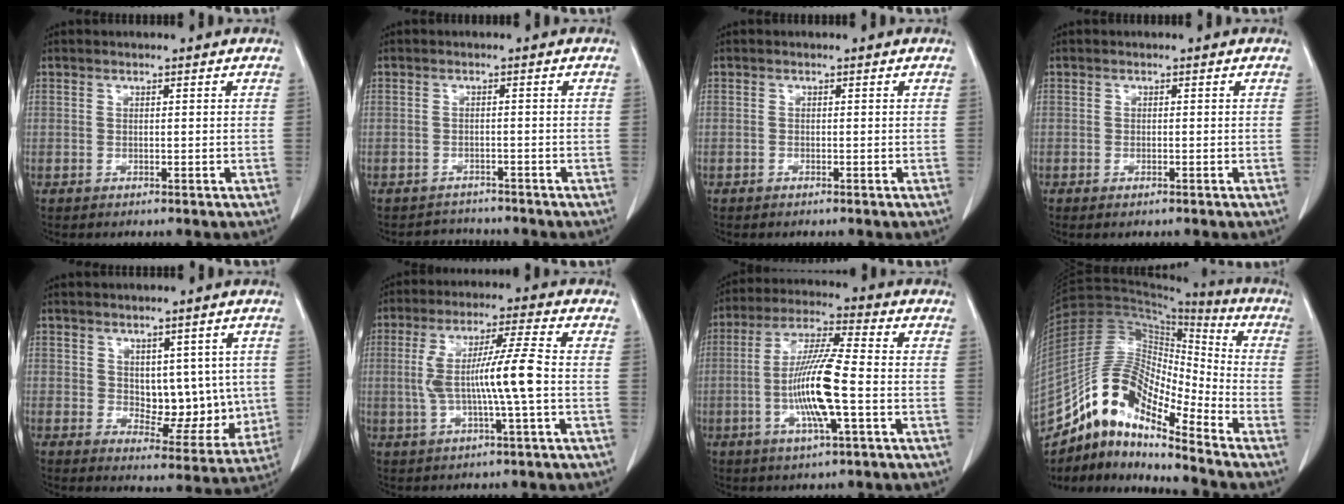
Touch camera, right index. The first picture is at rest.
{"total": 2.9, "force": [-2.8, 0.8, -0.6], "torque": [0.006, -0.002, -0.040]}
{"total": 0.0}
{"total": 0.9, "force": [-0.6, 0.2, 0.6], "torque": [-0.013, -0.002, -0.005]}
{"total": 8.9, "force": [1.2, 5.3, 7.1], "torque": [-0.075, -0.002, 0.033]}
{"total": 10.0, "force": [-0.7, -0.2, 9.9], "torque": [-0.192, 0.011, -0.015]}
{"total": 12.1, "force": [-2.5, 0.8, 11.8], "torque": [-0.230, -0.006, -0.052]}
{"total": 15.9, "force": [-12.2, 3.6, 9.4], "torque": [-0.172, 0.042, -0.220]}